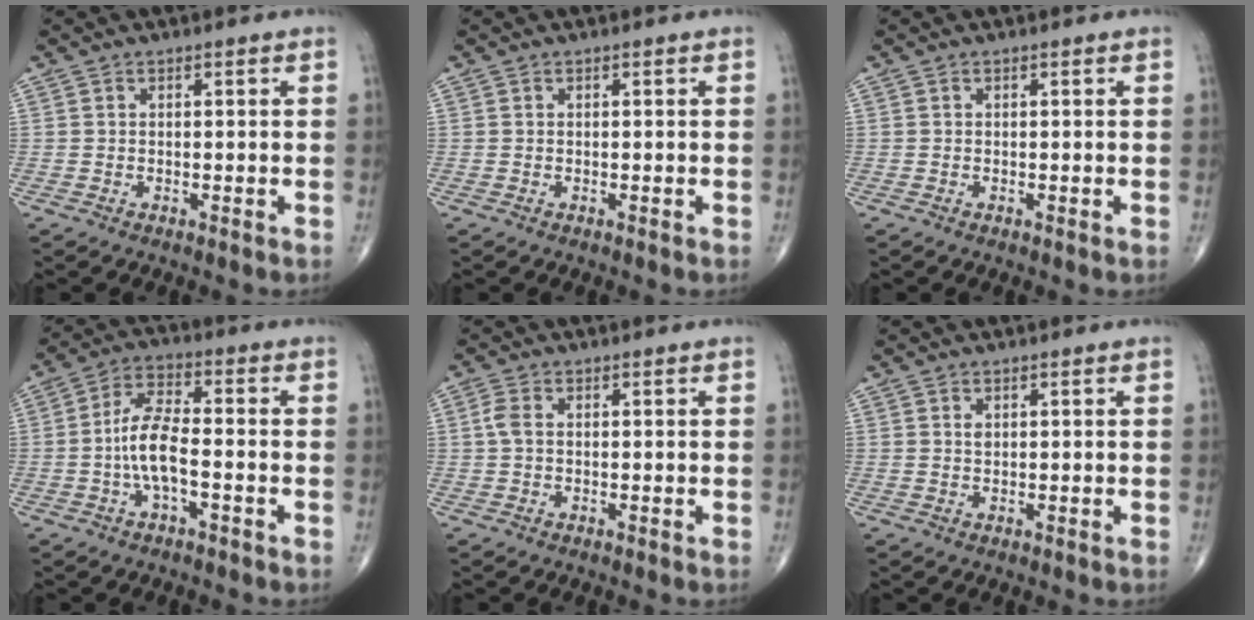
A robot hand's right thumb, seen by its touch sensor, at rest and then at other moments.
{"total": 0.0}
{"total": 0.0}
{"total": 8.3, "force": [-2.0, 3.1, 7.4], "torque": [-0.152, 0.028, -0.043]}
{"total": 2.3, "force": [0.1, 1.3, 1.8], "torque": [-0.048, 0.007, -0.001]}
{"total": 0.8, "force": [0.3, 0.5, 0.5], "torque": [-0.003, -0.002, 0.005]}